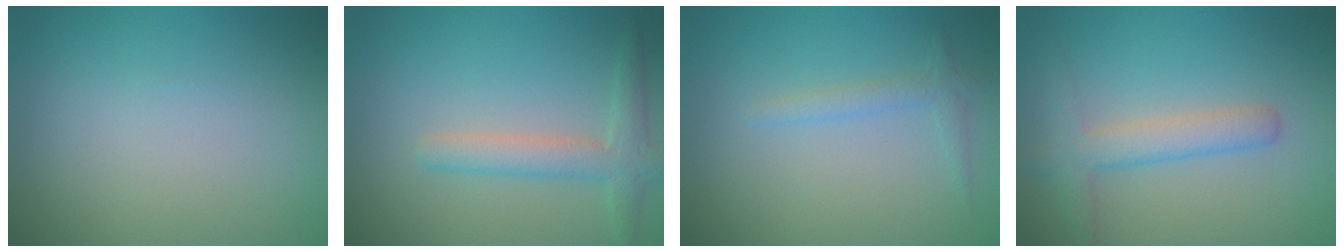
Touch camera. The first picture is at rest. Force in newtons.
{"total": 2.8, "press": 2.8, "slide": 0.1}
{"total": 1.3, "press": 1.3, "slide": 0.1}
{"total": 2.9, "press": 2.9, "slide": 0.2}